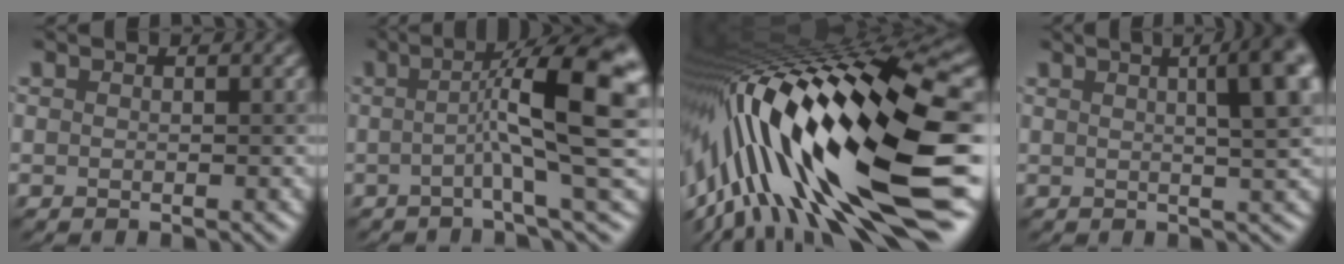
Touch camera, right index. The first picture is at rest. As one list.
[{"total": 10.6, "force": [-0.2, 1.6, 10.4], "torque": [-0.133, 0.018, -0.013]}, {"total": 18.1, "force": [-2.2, 4.9, 17.3], "torque": [-0.290, 0.014, -0.053]}, {"total": 7.4, "force": [2.1, 2.1, 6.7], "torque": [-0.037, 0.028, 0.015]}]